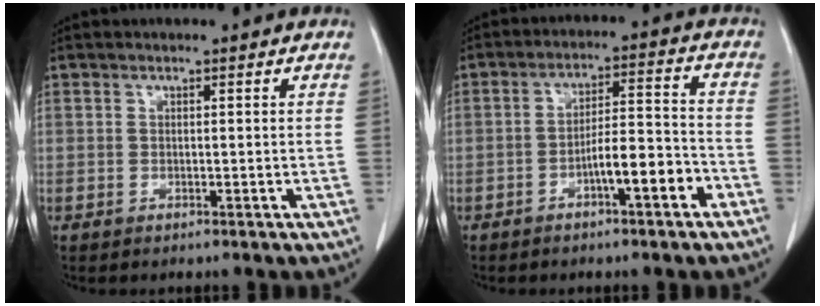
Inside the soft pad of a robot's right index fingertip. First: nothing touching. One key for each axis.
{"total": 7.6, "fx": -3.8, "fy": 1.0, "fz": 6.6, "tx": -0.106, "ty": 0.018, "tz": -0.058}